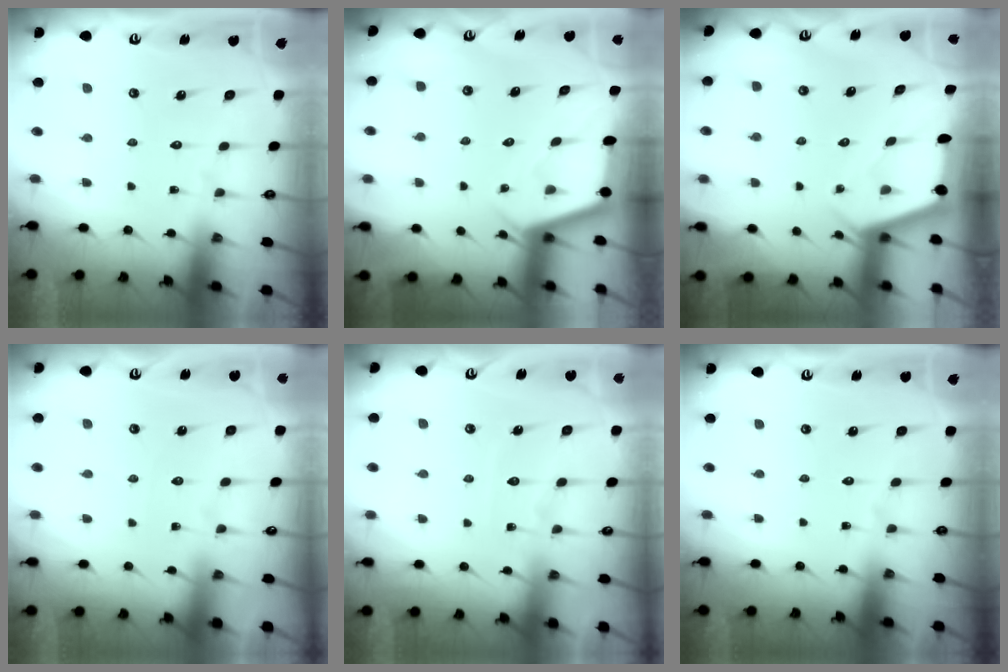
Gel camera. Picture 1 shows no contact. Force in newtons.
{"total": 2.7, "press": 2.7, "slide": 0.1}
{"total": 2.4, "press": 2.4, "slide": 0.3}
{"total": 2.3, "press": 2.3, "slide": 0.4}
{"total": 6.7, "press": 6.6, "slide": 0.6}
{"total": 0.0}